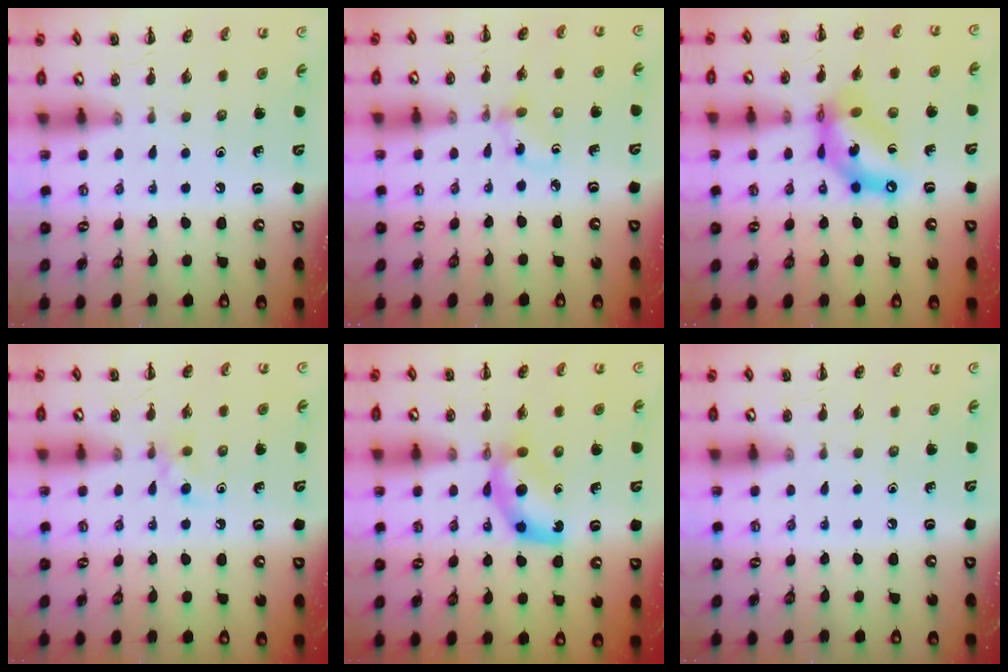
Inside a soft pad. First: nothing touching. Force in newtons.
{"total": 3.2, "press": 3.0, "slide": 1.2}
{"total": 12.7, "press": 12.3, "slide": 3.2}
{"total": 4.4, "press": 3.9, "slide": 2.0}
{"total": 7.4, "press": 7.4, "slide": 0.8}
{"total": 0.0}